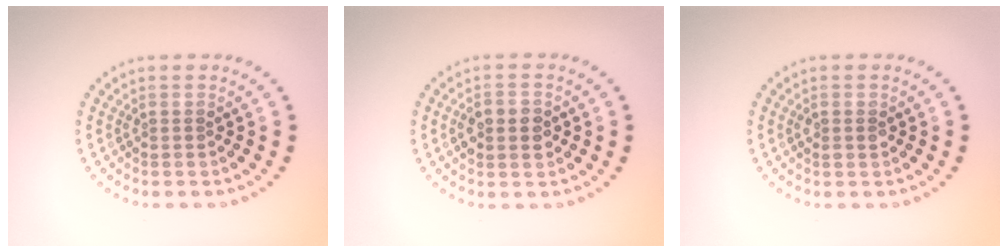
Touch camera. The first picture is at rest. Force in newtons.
{"total": 3.0, "press": 3.0, "slide": 0.1}
{"total": 1.1, "press": 1.1, "slide": 0.4}